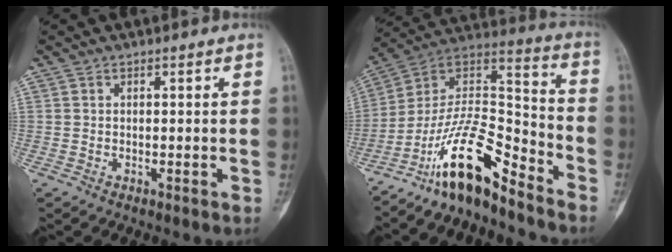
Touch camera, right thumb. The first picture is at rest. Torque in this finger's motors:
{"motor_torque": [1.48, -0.37, 1.49, -1.28, 0.17]}